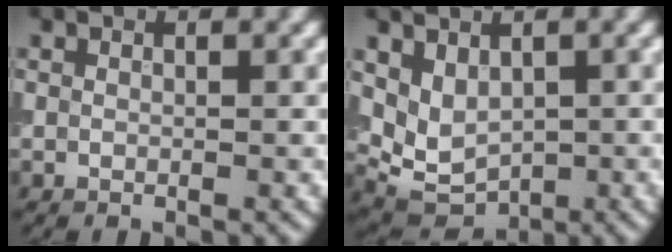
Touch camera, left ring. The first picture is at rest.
{"total": 3.8, "force": [1.0, 2.7, 2.5], "torque": [-0.044, -0.012, 0.027]}